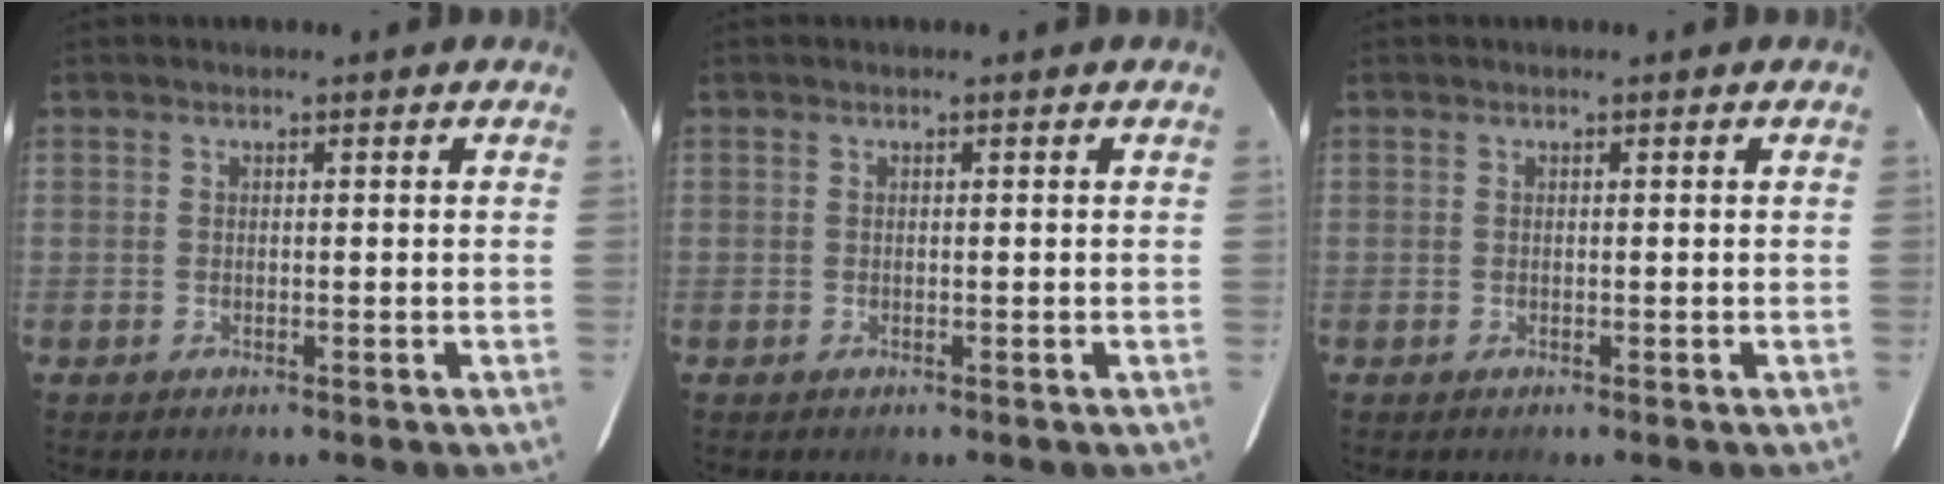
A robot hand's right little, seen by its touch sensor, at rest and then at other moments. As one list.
[{"total": 0.0}, {"total": 0.0}]